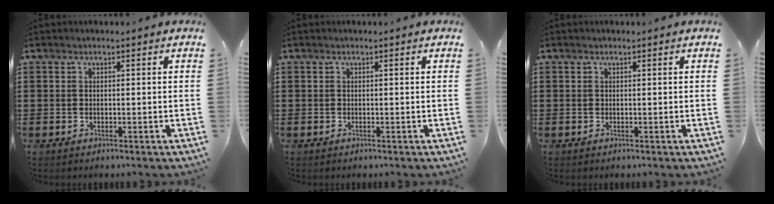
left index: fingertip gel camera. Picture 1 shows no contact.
{"total": 0.0}
{"total": 0.0}